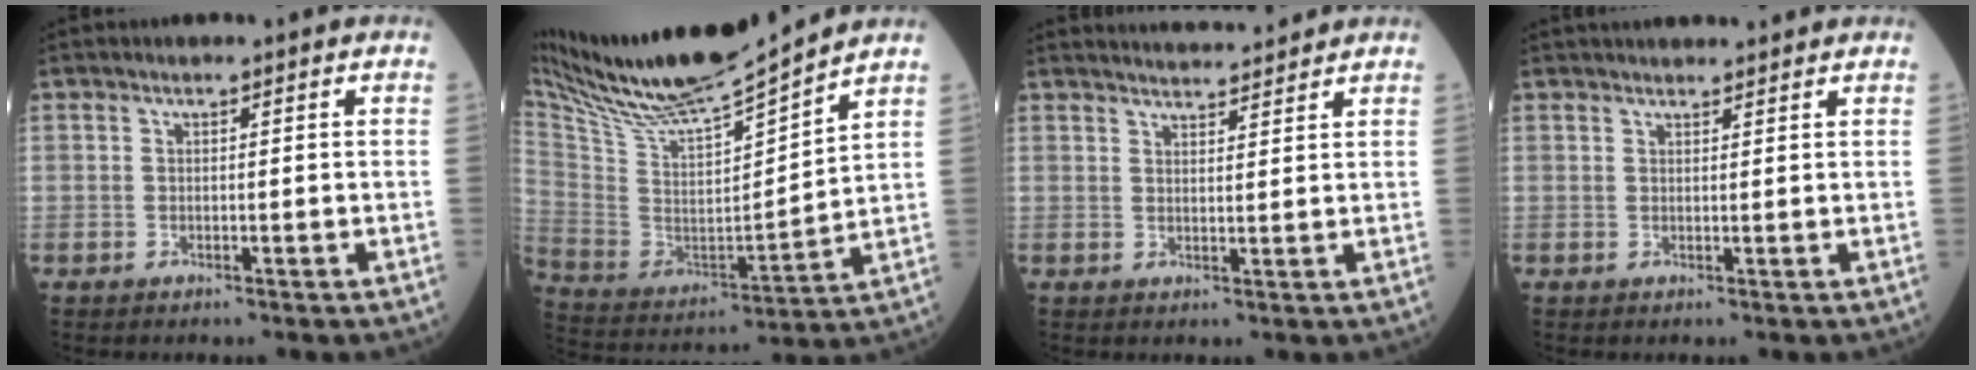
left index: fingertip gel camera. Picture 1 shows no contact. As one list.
[{"total": 19.6, "force": [17.5, 0.8, 8.8], "torque": [-0.175, -0.014, 0.313]}, {"total": 5.8, "force": [5.7, 0.2, 1.2], "torque": [-0.024, 0.013, 0.079]}, {"total": 5.8, "force": [5.4, 0.9, 1.9], "torque": [-0.020, 0.025, 0.069]}]